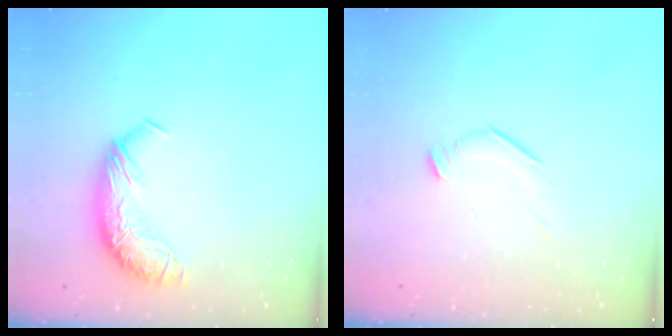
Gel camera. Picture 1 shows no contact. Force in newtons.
{"total": 5.7, "press": 5.5, "slide": 1.2}